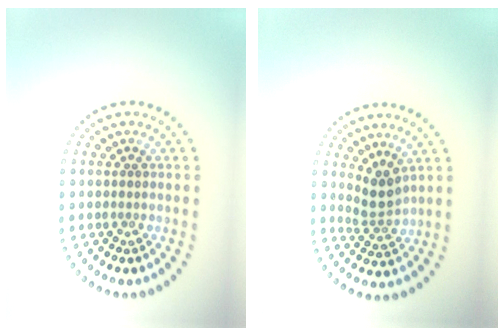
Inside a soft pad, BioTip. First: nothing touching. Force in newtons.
{"total": 2.5, "press": 1.8, "slide": 1.7}